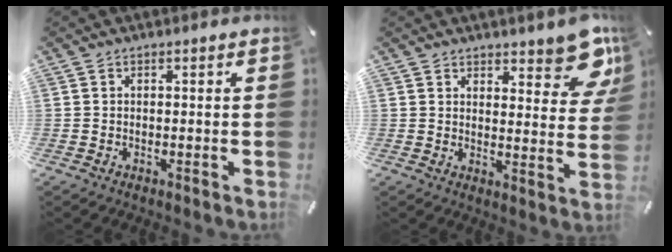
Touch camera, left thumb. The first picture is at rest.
{"total": 10.7, "force": [7.5, 4.7, 6.0], "torque": [-0.056, -0.055, 0.130]}